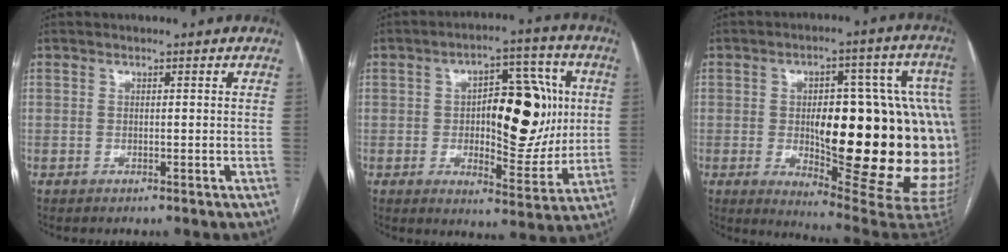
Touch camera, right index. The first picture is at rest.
{"total": 16.0, "force": [1.5, 6.7, 14.5], "torque": [-0.202, 0.025, 0.032]}
{"total": 28.5, "force": [-2.0, 6.6, 27.7], "torque": [-0.281, 0.026, -0.007]}